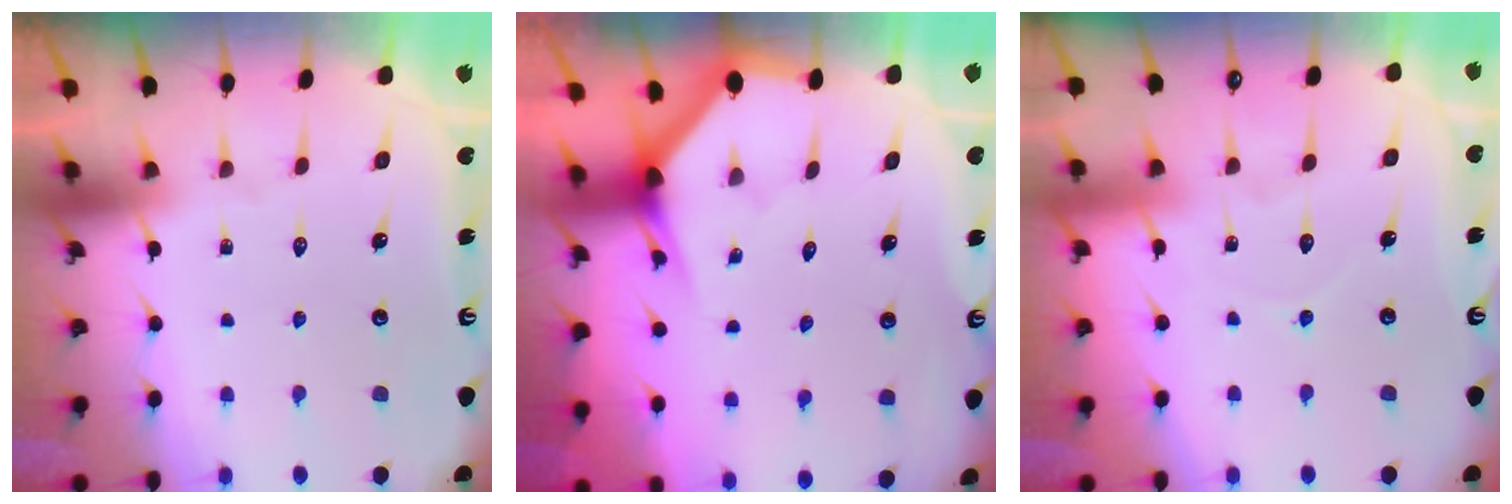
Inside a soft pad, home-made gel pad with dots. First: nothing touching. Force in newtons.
{"total": 3.0, "press": 3.0, "slide": 0.1}
{"total": 4.6, "press": 4.6, "slide": 0.1}